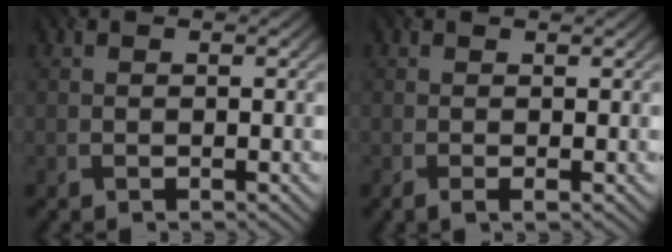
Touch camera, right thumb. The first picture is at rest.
{"total": 1.2, "force": [-0.2, 0.2, 1.2], "torque": [-0.024, -0.004, -0.006]}